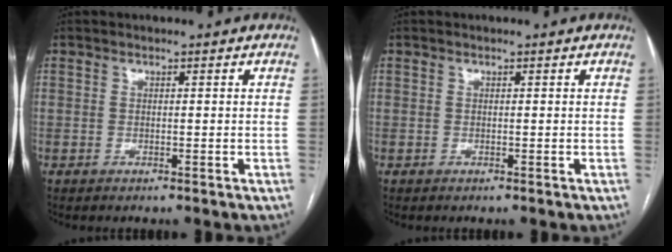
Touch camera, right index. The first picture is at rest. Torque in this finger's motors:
{"motor_torque": [0.78, 0.44, -0.02, 0.01]}